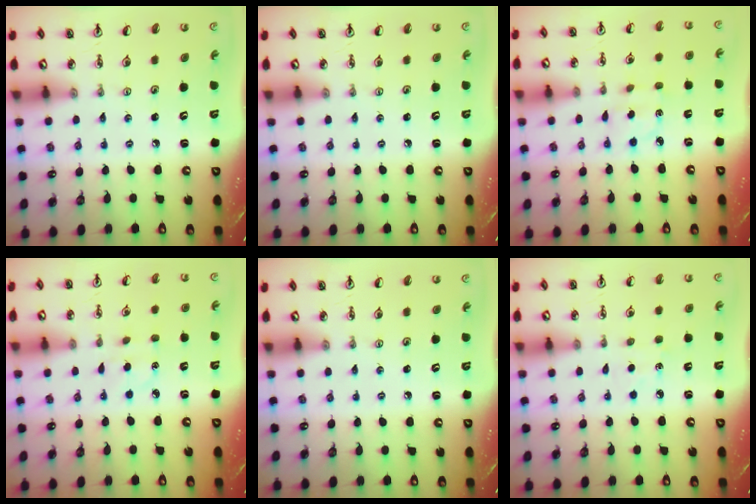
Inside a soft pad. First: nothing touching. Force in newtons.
{"total": 0.0}
{"total": 2.9, "press": 2.8, "slide": 0.8}
{"total": 2.7, "press": 2.6, "slide": 0.4}
{"total": 0.0}
{"total": 3.8, "press": 3.8, "slide": 0.4}